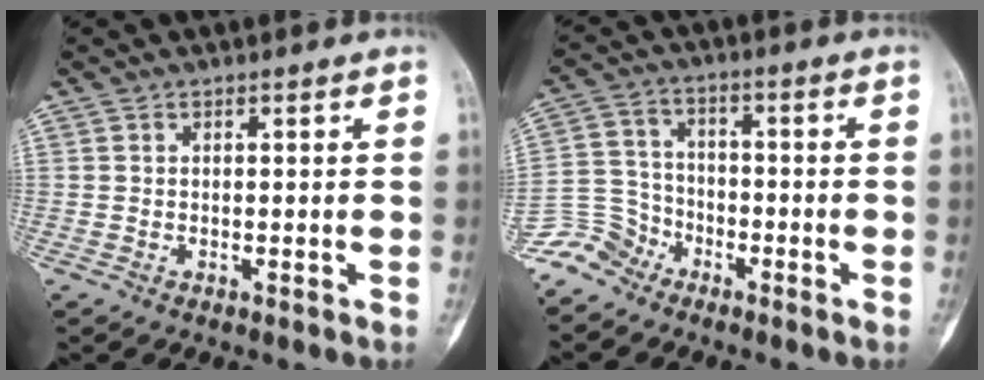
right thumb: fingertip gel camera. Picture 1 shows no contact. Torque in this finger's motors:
{"motor_torque": [0.03, -0.74, -0.25, -0.39, -0.06]}